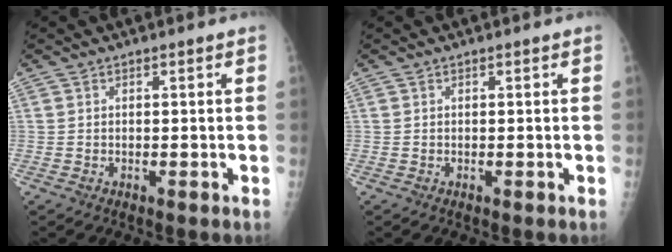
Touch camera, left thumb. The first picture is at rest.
{"total": 0.0}